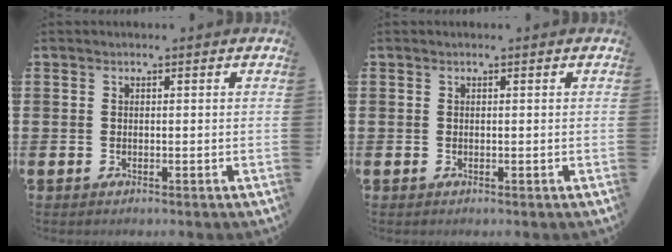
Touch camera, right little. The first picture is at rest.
{"total": 0.0}